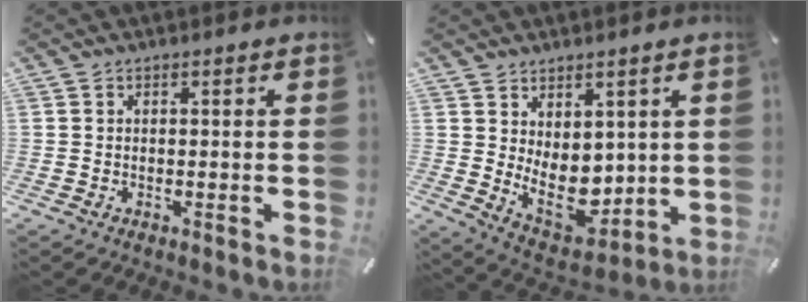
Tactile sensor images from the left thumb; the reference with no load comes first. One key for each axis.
{"total": 9.8, "fx": 1.0, "fy": 7.6, "fz": 6.1, "tx": -0.084, "ty": -0.038, "tz": 0.026}